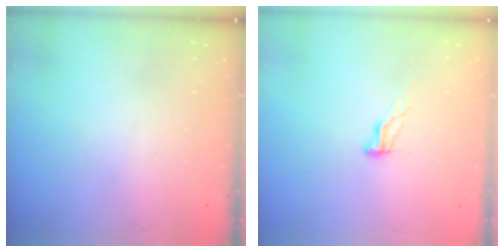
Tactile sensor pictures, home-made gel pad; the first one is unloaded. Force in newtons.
{"total": 6.5, "press": 6.5, "slide": 0.7}